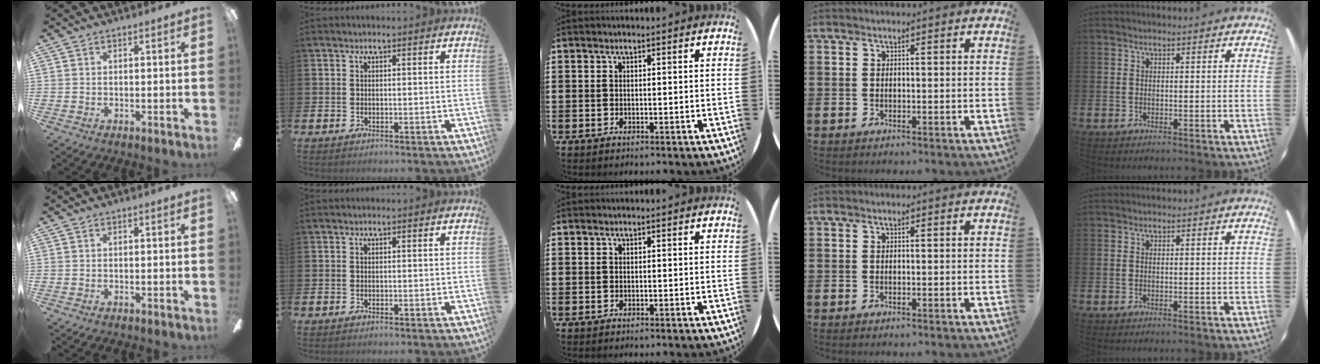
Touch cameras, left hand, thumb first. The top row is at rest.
{}